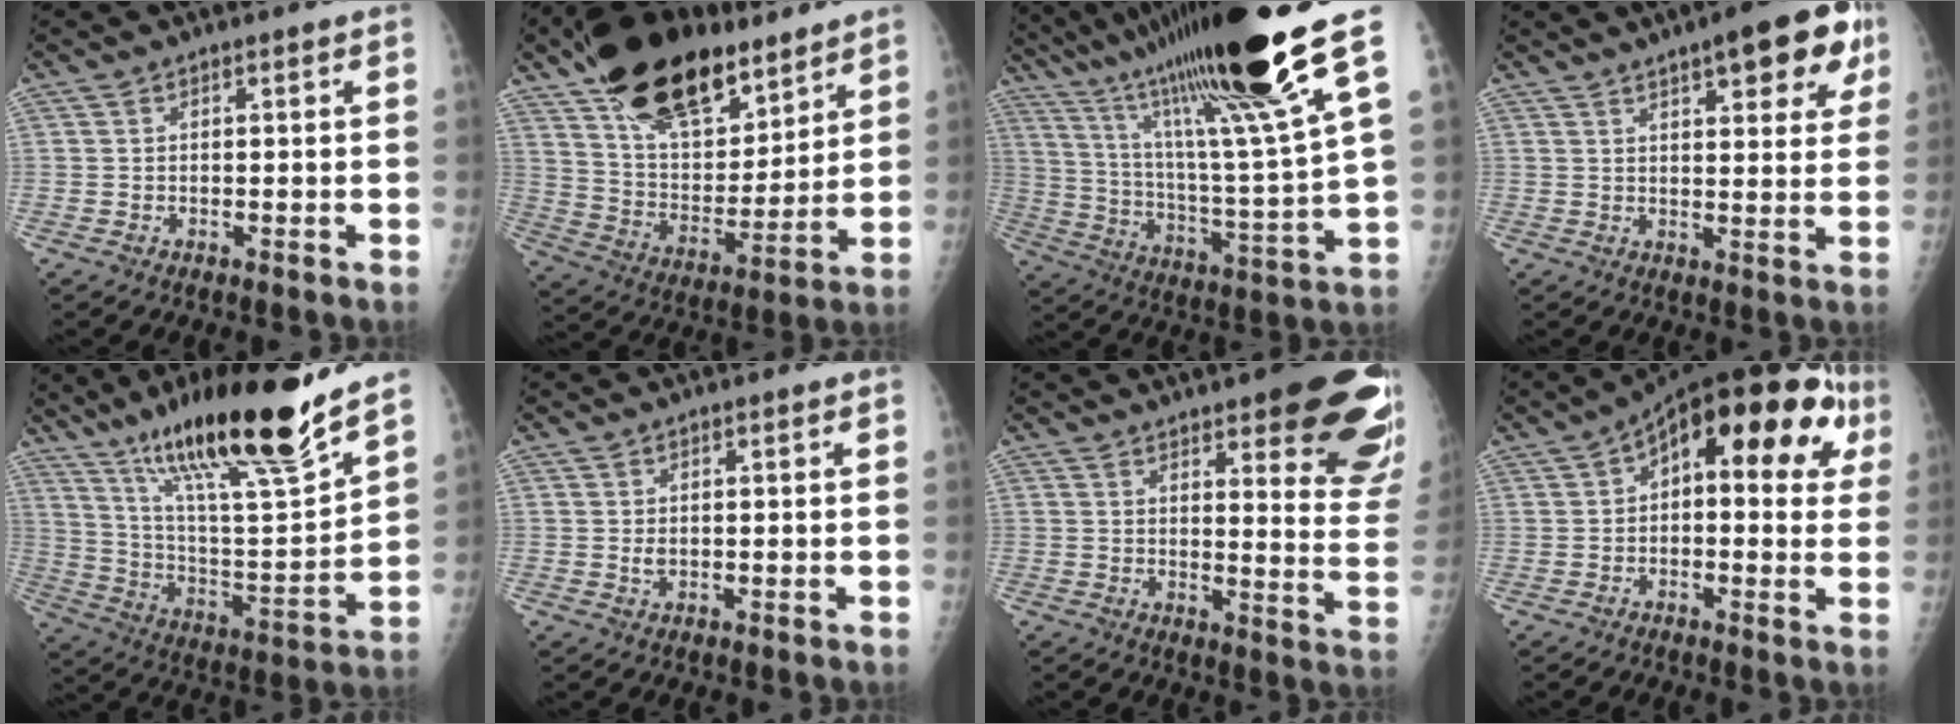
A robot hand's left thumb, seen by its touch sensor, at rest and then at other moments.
{"total": 23.7, "force": [15.8, 11.4, 13.5], "torque": [-0.192, -0.056, 0.277]}
{"total": 27.9, "force": [18.4, 1.2, 20.9], "torque": [-0.348, -0.069, 0.324]}
{"total": 13.7, "force": [7.2, 4.6, 10.7], "torque": [-0.102, -0.015, 0.090]}
{"total": 24.9, "force": [17.7, 3.1, 17.3], "torque": [-0.268, -0.075, 0.310]}
{"total": 1.7, "force": [0.2, 1.1, 1.2], "torque": [-0.014, 0.000, 0.006]}
{"total": 22.6, "force": [13.3, 6.1, 17.1], "torque": [-0.169, -0.059, 0.157]}
{"total": 19.0, "force": [5.5, 9.0, 15.8], "torque": [-0.178, 0.035, 0.064]}